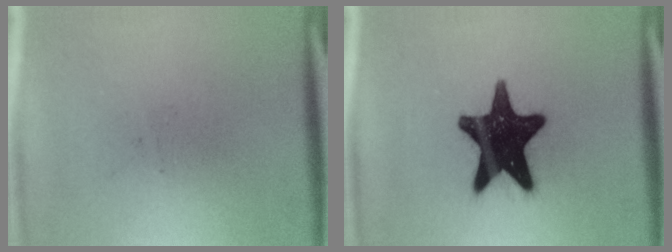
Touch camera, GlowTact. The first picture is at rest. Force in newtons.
{"total": 17.9}